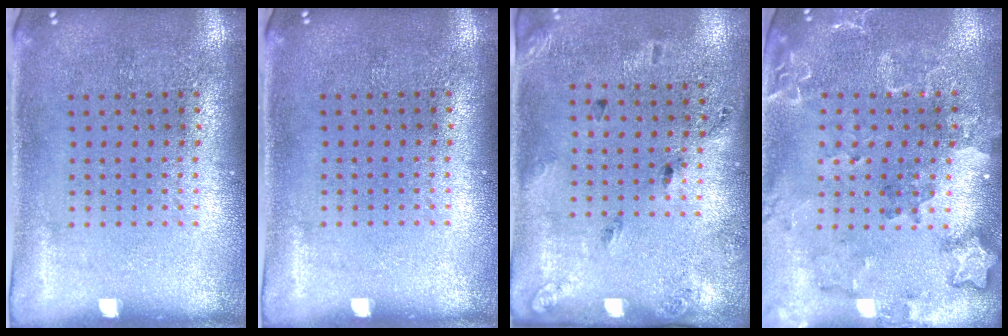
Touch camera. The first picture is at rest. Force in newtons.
{"total": 0.0}
{"total": 1.8, "press": 1.1, "slide": 1.5}
{"total": 2.0, "press": 1.9, "slide": 0.5}